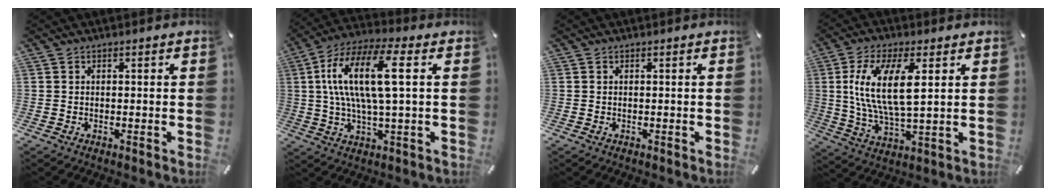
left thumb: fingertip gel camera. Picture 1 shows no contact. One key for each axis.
{"total": 16.2, "fx": 2.9, "fy": 5.2, "fz": 15.0, "tx": -0.312, "ty": -0.002, "tz": 0.041}
{"total": 0.0}
{"total": 13.5, "fx": 3.6, "fy": 5.1, "fz": 12.0, "tx": -0.256, "ty": -0.007, "tz": 0.057}